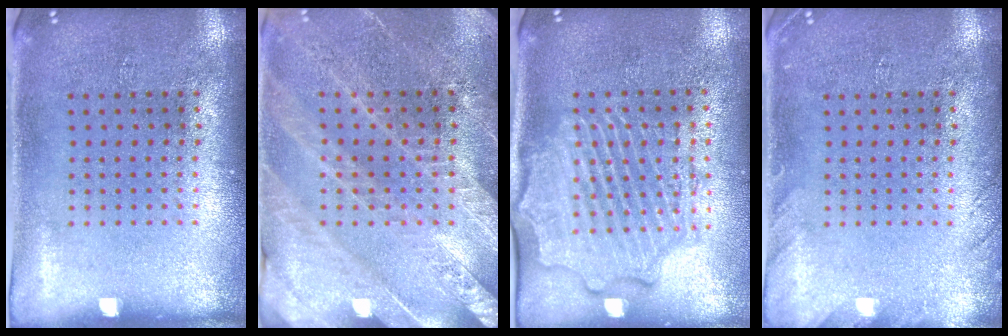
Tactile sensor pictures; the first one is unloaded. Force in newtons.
{"total": 2.8, "press": 2.7, "slide": 0.7}
{"total": 2.5, "press": 2.3, "slide": 0.8}
{"total": 1.4, "press": 1.4, "slide": 0.1}